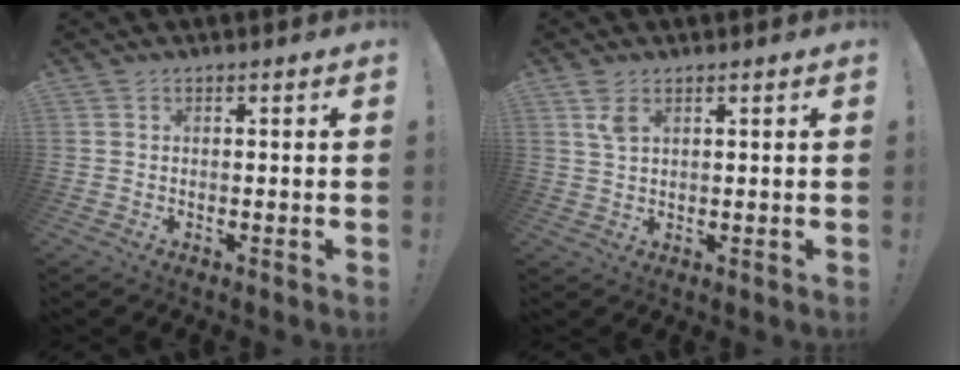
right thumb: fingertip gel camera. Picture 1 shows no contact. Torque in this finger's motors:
{"motor_torque": [-0.01, 0.01, 0.17, 0.01, 0.00]}